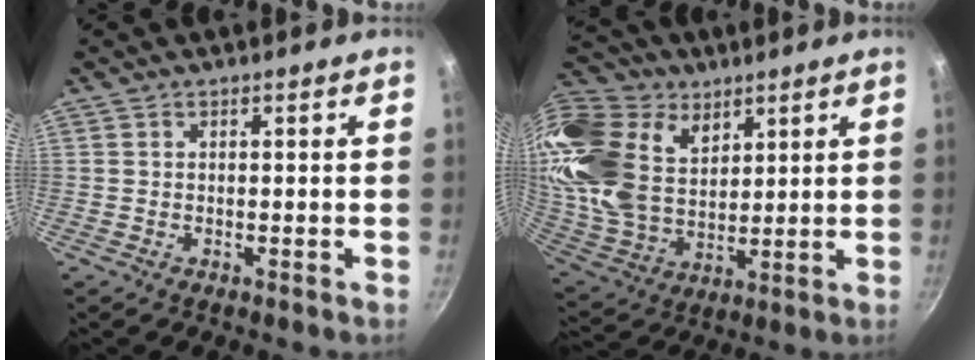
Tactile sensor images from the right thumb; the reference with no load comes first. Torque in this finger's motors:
{"motor_torque": [0.48, 2.22, 1.41, 1.36, 0.44]}